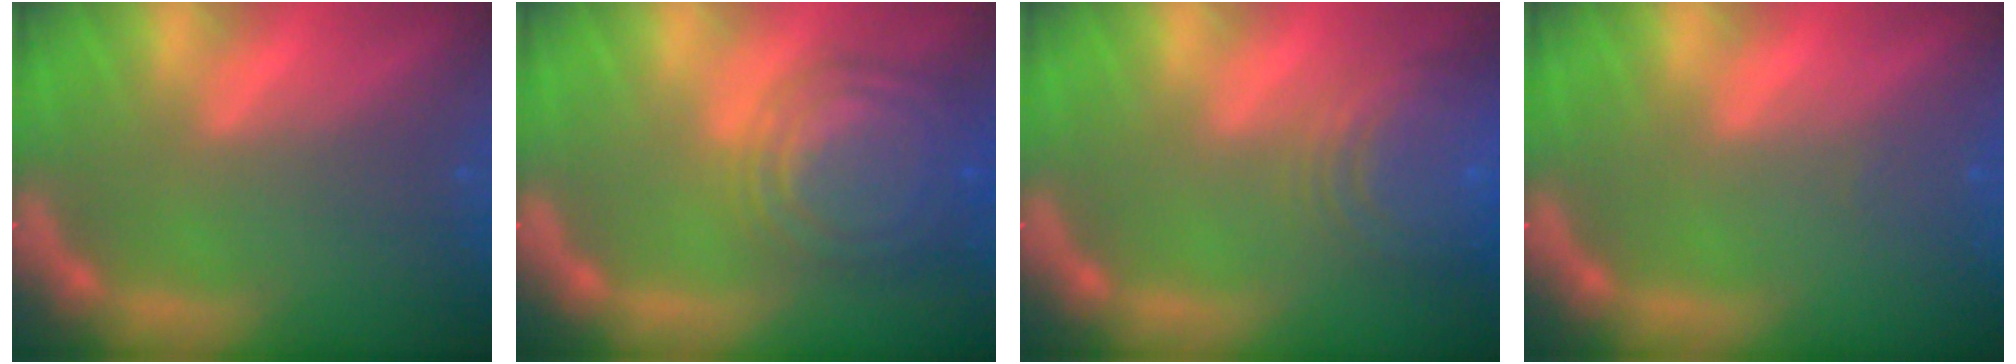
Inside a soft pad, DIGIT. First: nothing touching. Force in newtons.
{"total": 10.0}
{"total": 9.5}
{"total": 1.0}